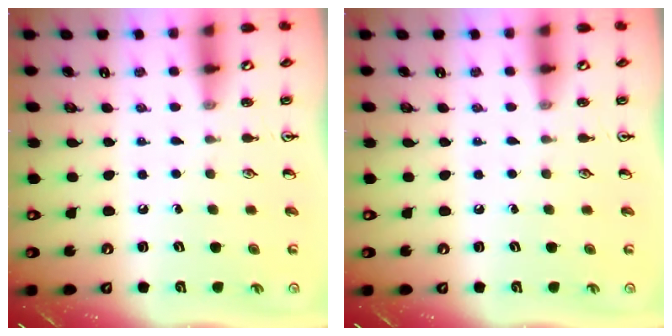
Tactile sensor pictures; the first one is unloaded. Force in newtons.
{"total": 0.0}